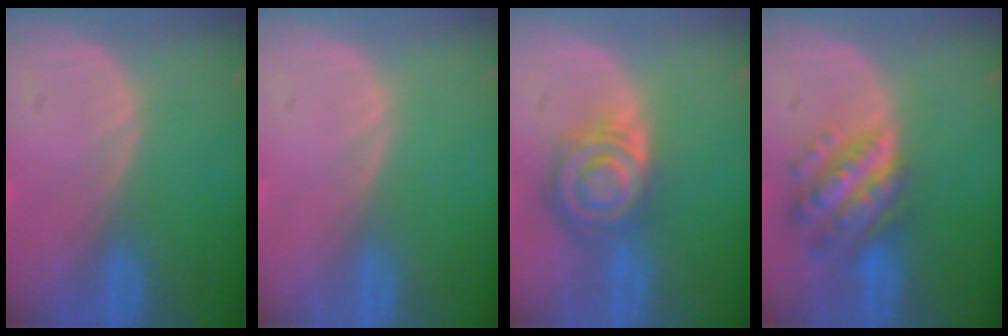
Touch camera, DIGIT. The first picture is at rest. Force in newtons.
{"total": 0.0}
{"total": 8.1, "press": 7.1, "slide": 3.9}
{"total": 7.6, "press": 7.6, "slide": 0.6}